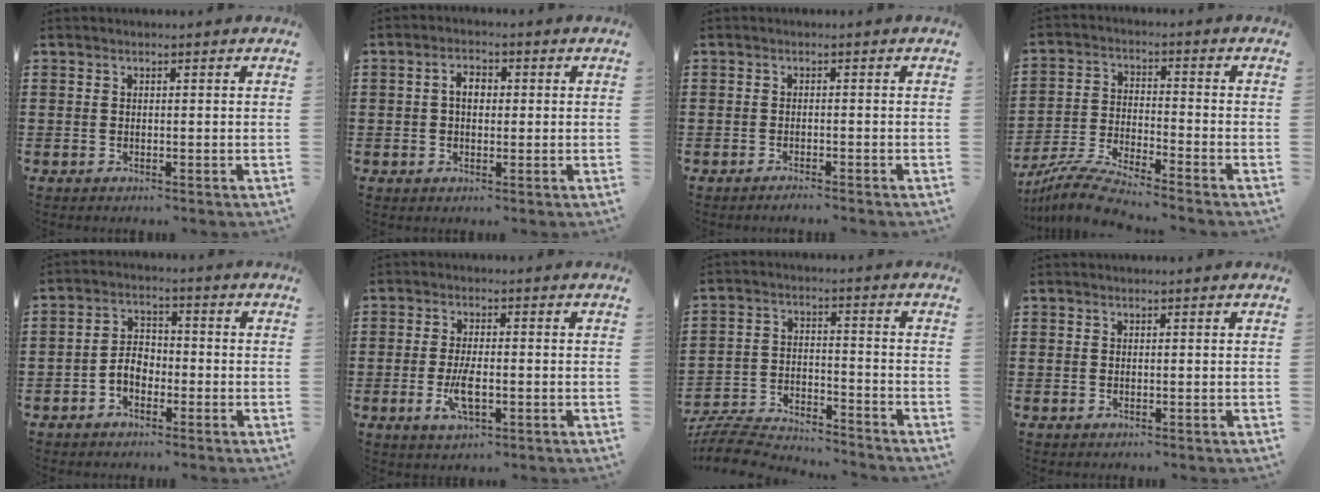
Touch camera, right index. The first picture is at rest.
{"total": 2.9, "force": [0.1, 1.7, 2.4], "torque": [-0.046, 0.007, 0.000]}
{"total": 1.2, "force": [-1.1, -0.2, 0.2], "torque": [-0.004, 0.000, -0.022]}
{"total": 7.0, "force": [-6.6, -0.2, 2.1], "torque": [-0.061, -0.009, -0.133]}
{"total": 3.6, "force": [-1.8, 2.4, 1.9], "torque": [-0.047, 0.007, -0.038]}
{"total": 5.0, "force": [-1.3, 1.8, 4.5], "torque": [-0.097, -0.003, -0.027]}
{"total": 7.0, "force": [-6.9, 0.7, 1.1], "torque": [-0.037, 0.007, -0.140]}
{"total": 0.0}